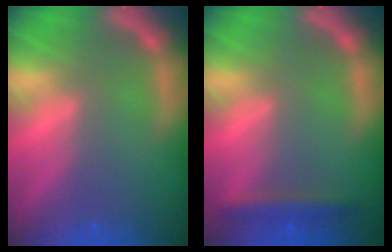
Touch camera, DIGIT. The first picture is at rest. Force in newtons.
{"total": 2.4}